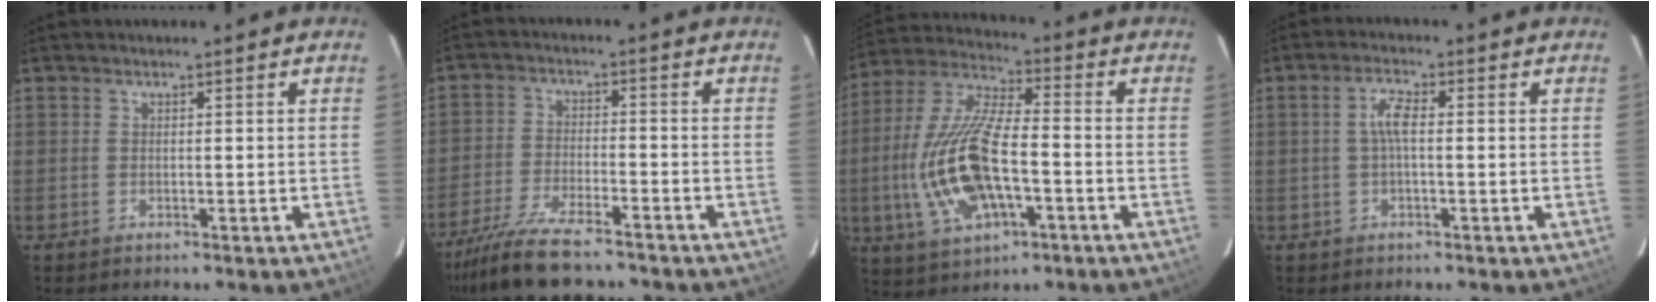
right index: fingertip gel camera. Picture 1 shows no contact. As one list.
[{"total": 13.4, "force": [-11.3, 3.1, 6.5], "torque": [-0.152, -0.025, -0.200]}, {"total": 17.5, "force": [-4.2, 7.1, 15.4], "torque": [-0.332, -0.007, -0.075]}, {"total": 3.4, "force": [0.0, 1.0, 3.3], "torque": [-0.066, 0.008, 0.000]}]